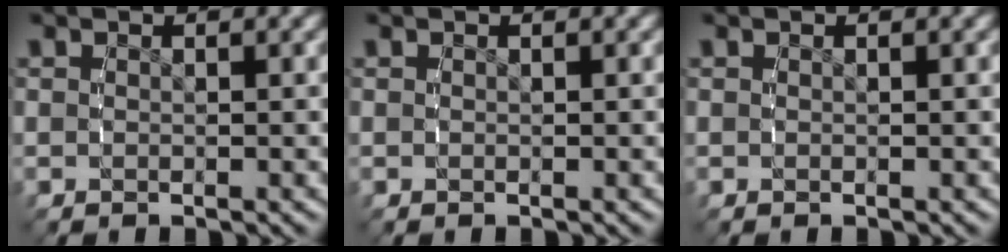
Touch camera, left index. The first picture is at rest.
{"total": 0.0}
{"total": 0.0}